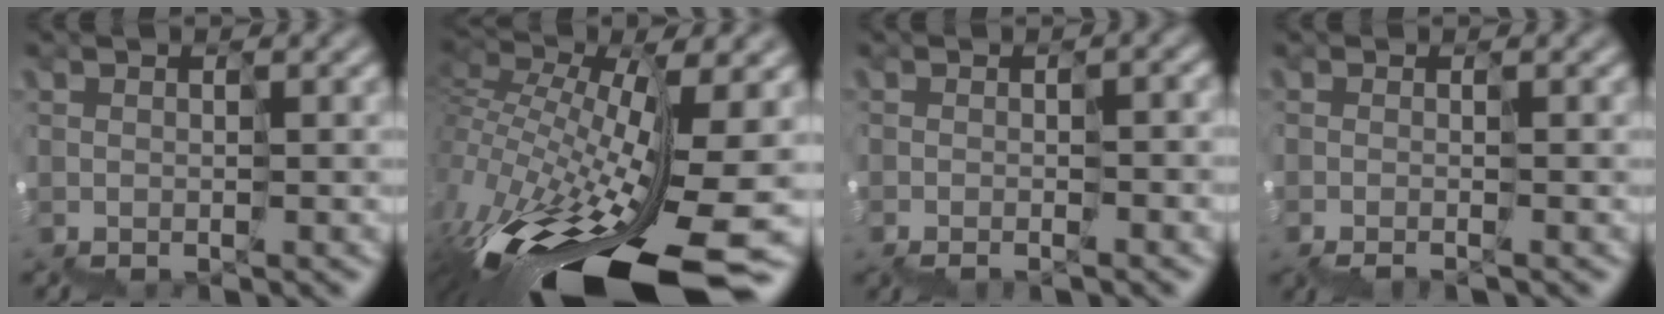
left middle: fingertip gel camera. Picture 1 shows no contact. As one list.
[{"total": 11.7, "force": [-6.0, 3.7, 9.3], "torque": [-0.199, 0.006, -0.118]}, {"total": 0.8, "force": [-0.7, 0.1, 0.4], "torque": [0.010, 0.008, -0.008]}, {"total": 1.5, "force": [-0.4, -0.8, -1.2], "torque": [0.029, -0.004, -0.005]}]